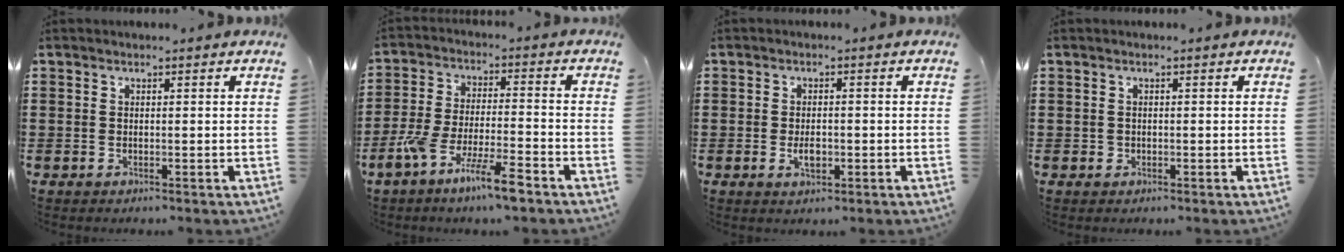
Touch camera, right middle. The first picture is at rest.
{"total": 9.1, "force": [-6.4, 1.0, 6.4], "torque": [-0.141, -0.006, -0.125]}
{"total": 2.8, "force": [-0.7, 1.3, 2.4], "torque": [-0.045, -0.008, -0.016]}
{"total": 0.6, "force": [-0.1, 0.6, 0.1], "torque": [-0.003, 0.005, -0.003]}